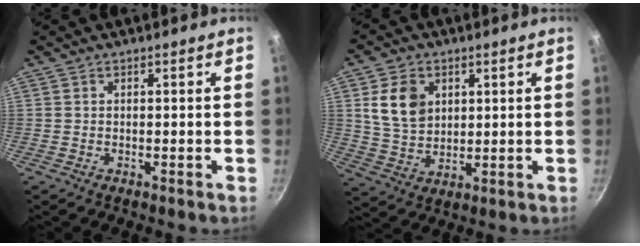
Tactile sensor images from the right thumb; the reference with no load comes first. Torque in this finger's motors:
{"motor_torque": [0.11, 0.22, 0.87, 0.36, 0.28]}